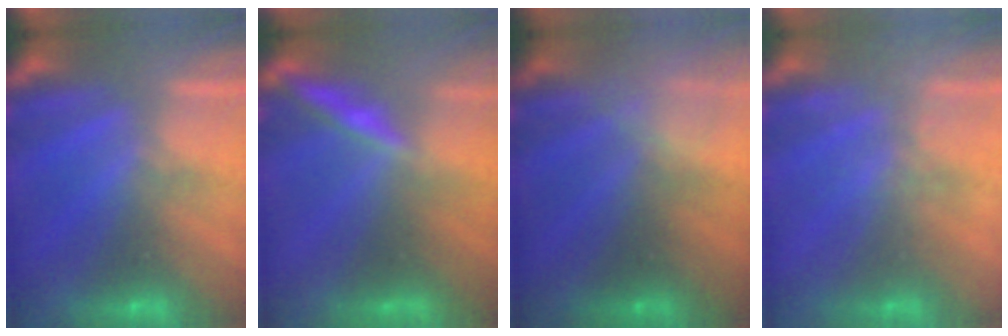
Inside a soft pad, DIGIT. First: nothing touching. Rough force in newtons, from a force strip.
{"total": 2.0}
{"total": 2.5}
{"total": 1.7}